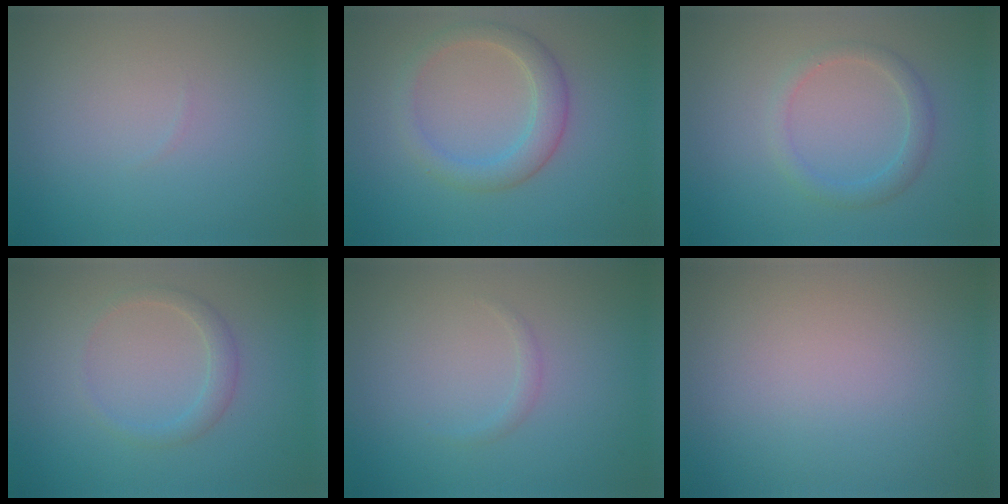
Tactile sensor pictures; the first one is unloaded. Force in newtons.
{"total": 2.8, "press": 2.8, "slide": 0.2}
{"total": 1.9, "press": 1.9, "slide": 0.0}
{"total": 1.6, "press": 1.6, "slide": 0.1}
{"total": 0.7, "press": 0.7, "slide": 0.0}
{"total": 0.0}